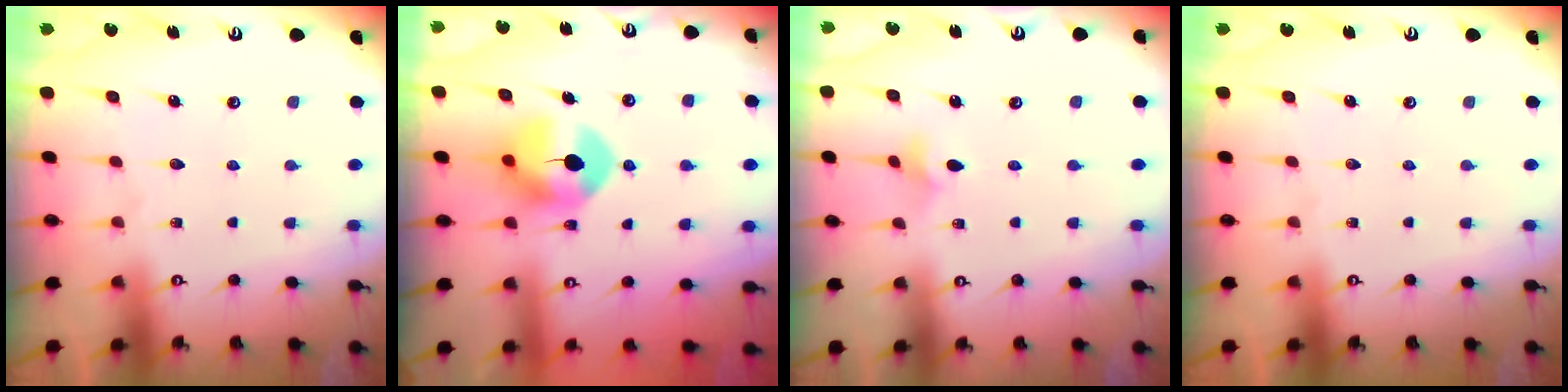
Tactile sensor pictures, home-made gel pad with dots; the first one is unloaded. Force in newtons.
{"total": 8.9, "press": 8.9, "slide": 1.2}
{"total": 3.4, "press": 3.3, "slide": 0.7}
{"total": 0.0}